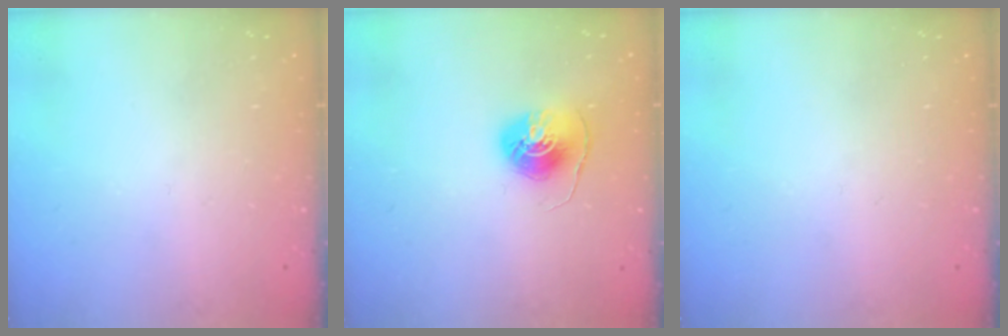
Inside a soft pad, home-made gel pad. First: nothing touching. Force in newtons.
{"total": 7.8, "press": 7.8, "slide": 0.3}
{"total": 0.0}